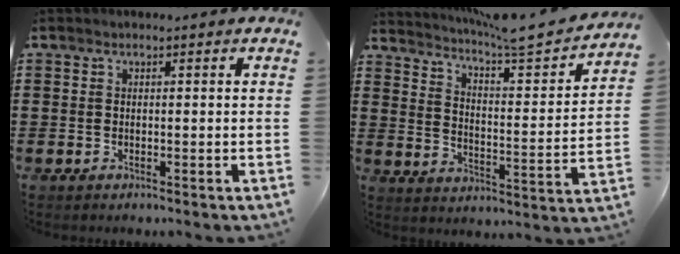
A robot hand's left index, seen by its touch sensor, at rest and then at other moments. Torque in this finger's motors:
{"motor_torque": [0.06, 0.09, 0.65, 0.21]}